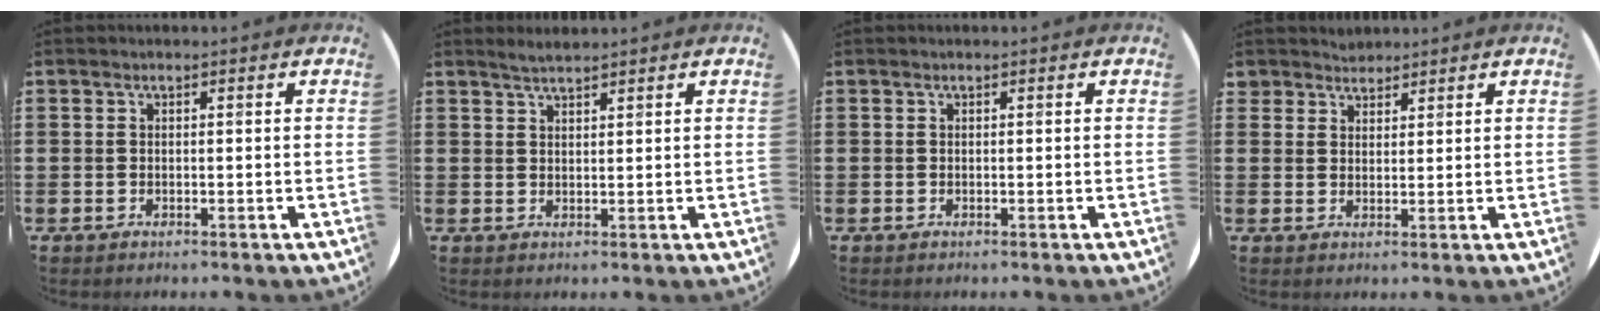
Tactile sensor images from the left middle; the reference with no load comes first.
{"total": 1.8, "force": [1.7, 0.0, 0.6], "torque": [-0.012, 0.002, 0.031]}
{"total": 0.0}
{"total": 2.2, "force": [2.1, 0.6, -0.3], "torque": [0.002, 0.004, 0.042]}